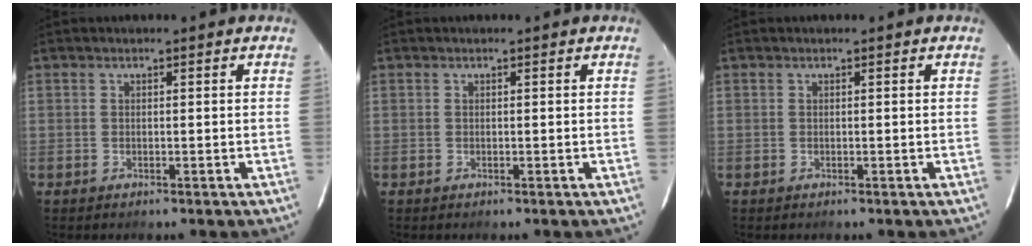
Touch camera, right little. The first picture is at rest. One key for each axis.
{"total": 0.0}
{"total": 0.0}